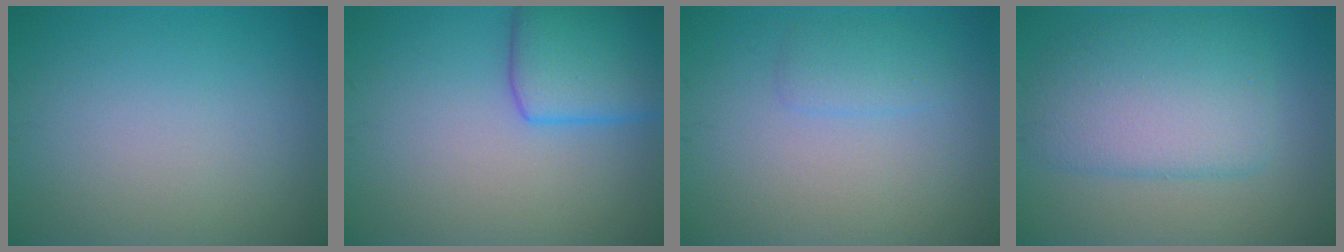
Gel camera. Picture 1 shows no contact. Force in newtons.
{"total": 5.9, "press": 5.9, "slide": 0.1}
{"total": 1.6, "press": 1.6, "slide": 0.2}
{"total": 6.6, "press": 6.6, "slide": 0.4}